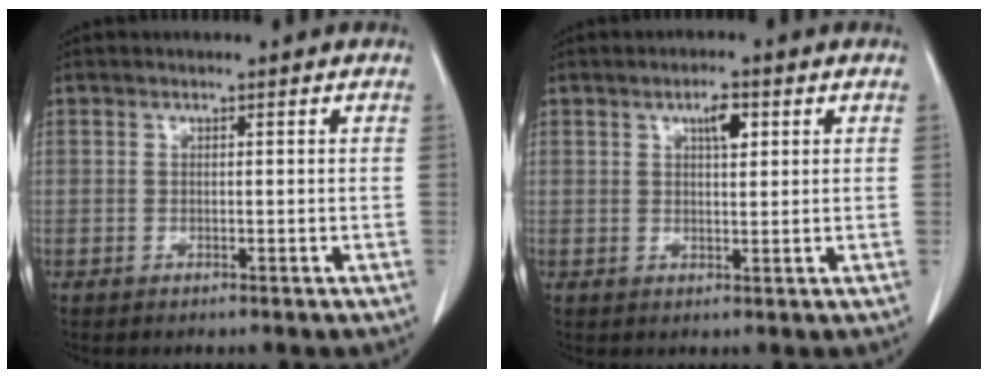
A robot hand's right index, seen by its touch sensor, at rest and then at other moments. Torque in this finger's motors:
{"motor_torque": [0.07, 0.08, 0.05, 0.04]}